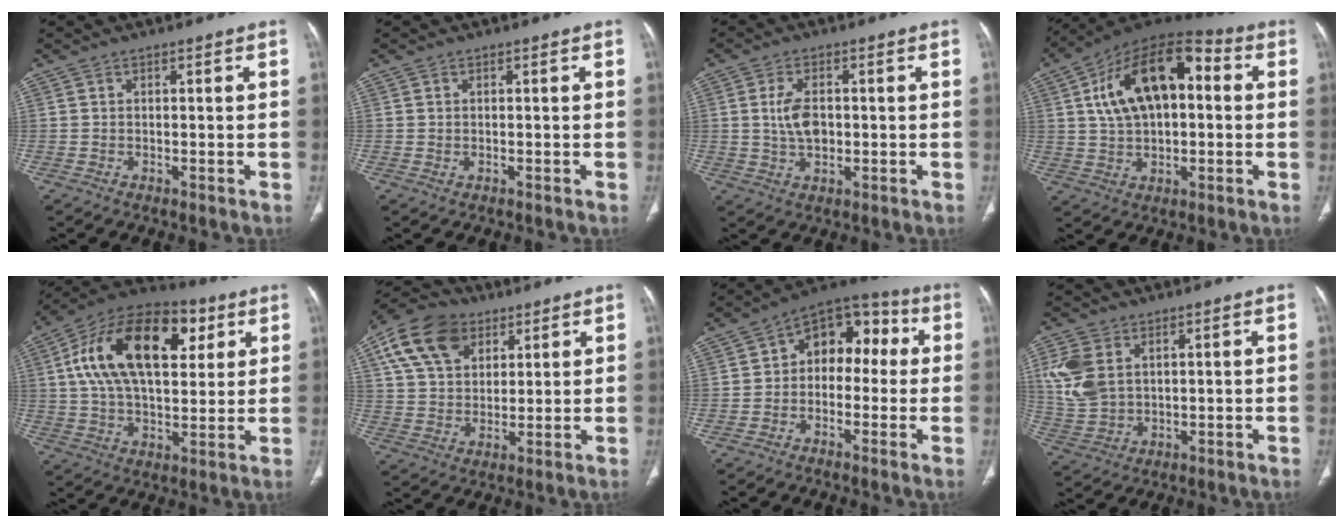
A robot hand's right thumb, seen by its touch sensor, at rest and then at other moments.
{"total": 0.0}
{"total": 5.7, "force": [0.3, 3.4, 4.6], "torque": [-0.088, 0.001, 0.009]}
{"total": 19.3, "force": [3.7, 10.7, 15.7], "torque": [-0.244, 0.030, 0.051]}
{"total": 24.3, "force": [7.3, 13.4, 18.9], "torque": [-0.313, 0.011, 0.116]}
{"total": 15.5, "force": [7.2, 10.6, 8.6], "torque": [-0.153, -0.002, 0.131]}
{"total": 11.8, "force": [1.0, 8.2, 8.5], "torque": [-0.072, 0.042, -0.003]}
{"total": 9.7, "force": [2.9, 6.6, 6.4], "torque": [-0.143, -0.006, 0.068]}